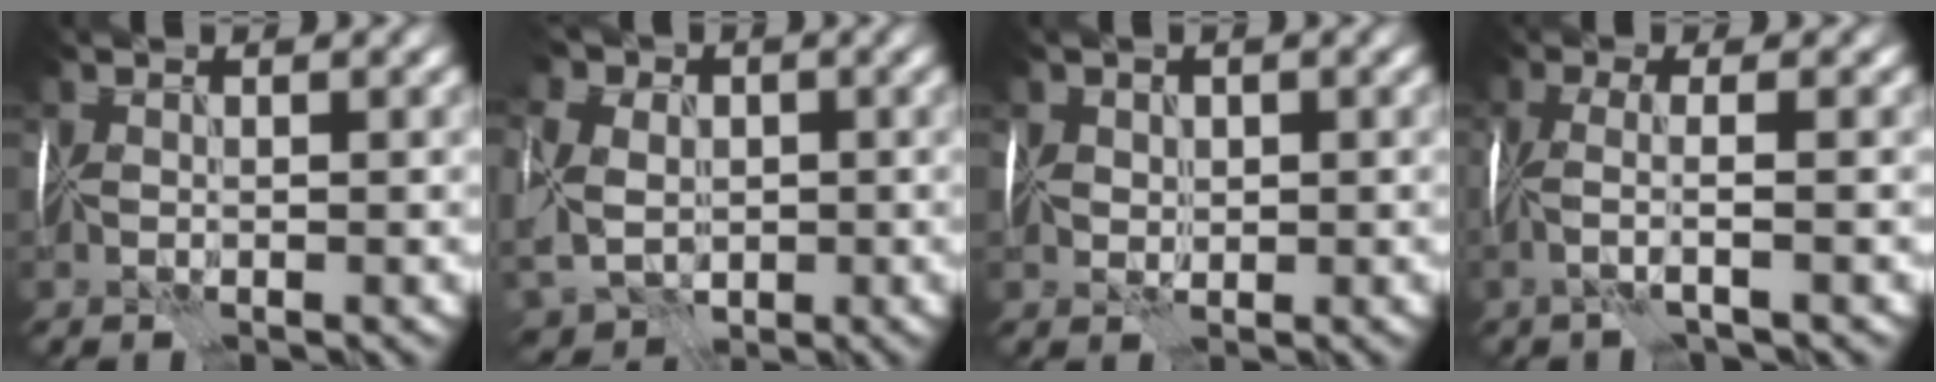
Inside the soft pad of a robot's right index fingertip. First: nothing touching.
{"total": 12.1, "force": [1.0, 9.7, 7.1], "torque": [-0.145, 0.015, -0.017]}
{"total": 1.5, "force": [0.6, 1.2, 0.6], "torque": [-0.010, 0.003, 0.008]}
{"total": 2.6, "force": [-0.5, 0.3, 2.5], "torque": [-0.049, 0.002, -0.016]}